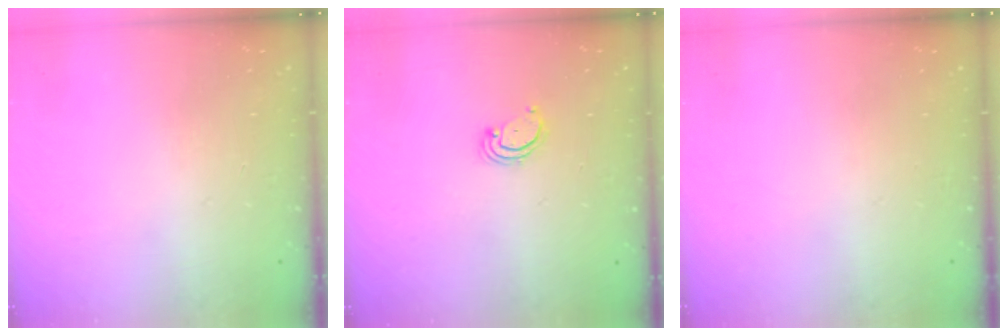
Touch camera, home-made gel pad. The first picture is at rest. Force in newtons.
{"total": 2.8, "press": 2.8, "slide": 0.3}
{"total": 0.0}